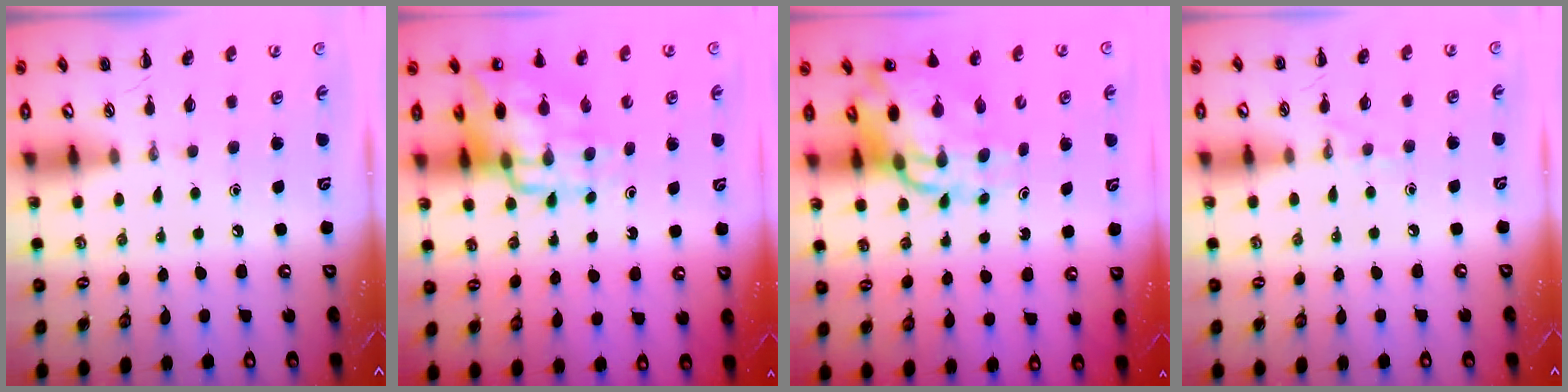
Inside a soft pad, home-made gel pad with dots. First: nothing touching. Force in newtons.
{"total": 13.8, "press": 13.3, "slide": 3.7}
{"total": 13.0, "press": 12.5, "slide": 3.7}
{"total": 5.0, "press": 4.8, "slide": 1.4}